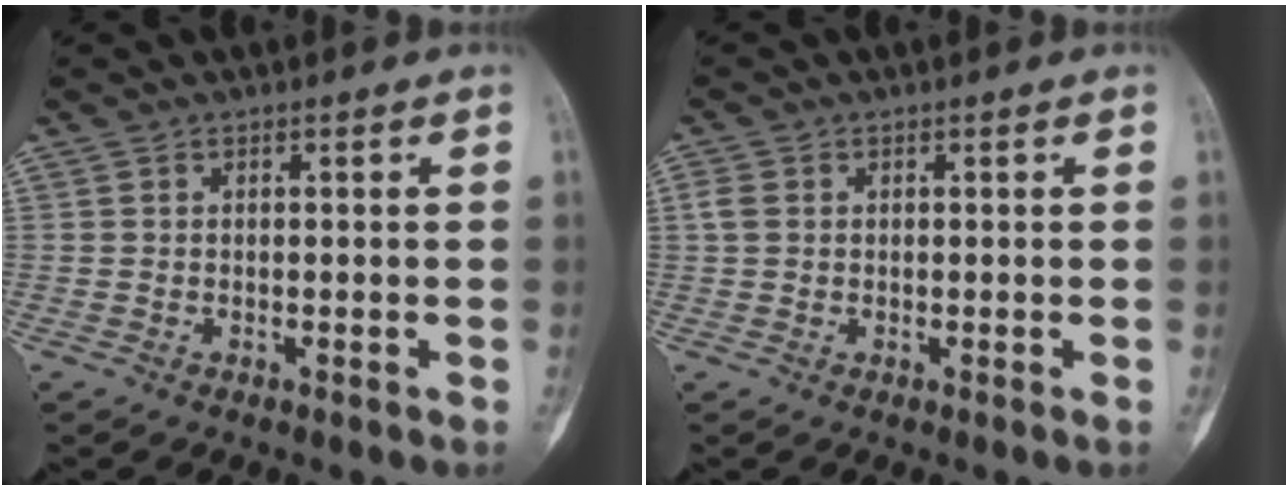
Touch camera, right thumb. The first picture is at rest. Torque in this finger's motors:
{"motor_torque": [0.40, 0.43, 0.01, -0.14, 0.06]}